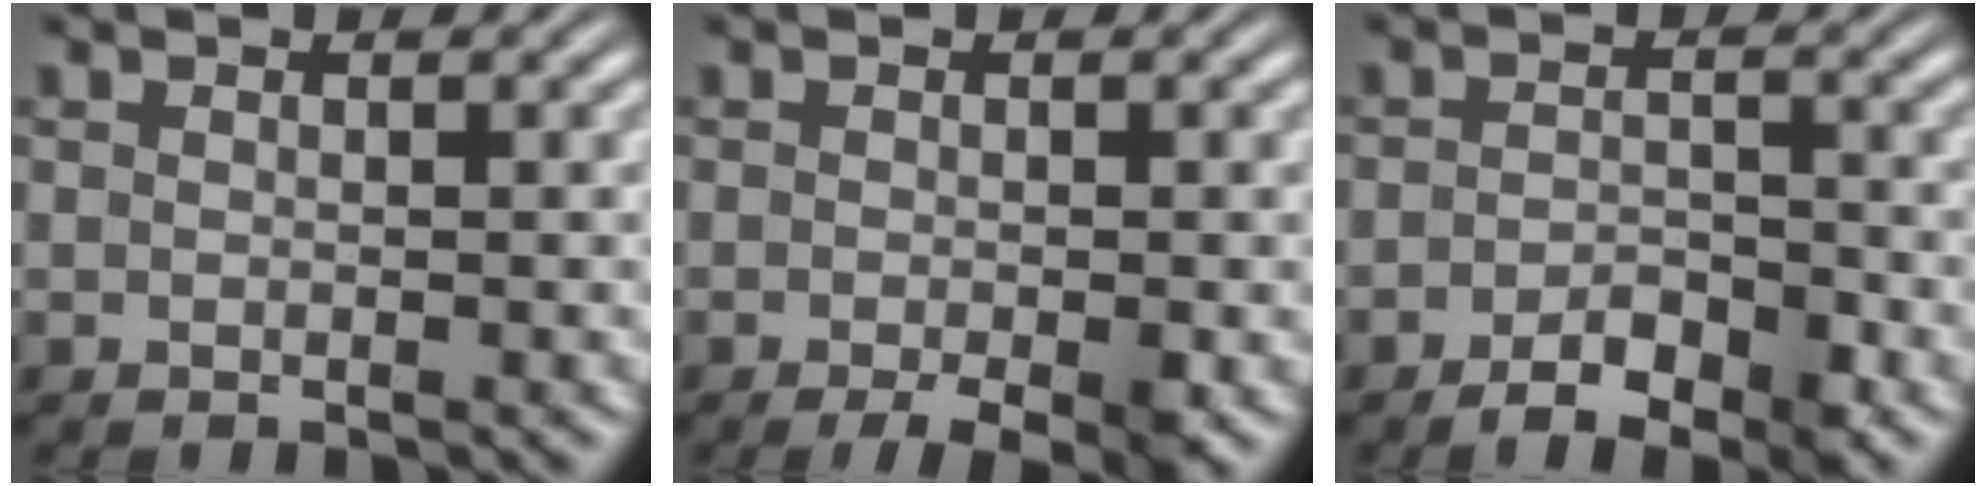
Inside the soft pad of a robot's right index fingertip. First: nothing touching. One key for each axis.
{"total": 3.0, "fx": -1.8, "fy": 1.0, "fz": 2.2, "tx": -0.029, "ty": -0.010, "tz": -0.027}
{"total": 3.7, "fx": -2.7, "fy": 1.5, "fz": 2.0, "tx": -0.025, "ty": -0.002, "tz": -0.052}